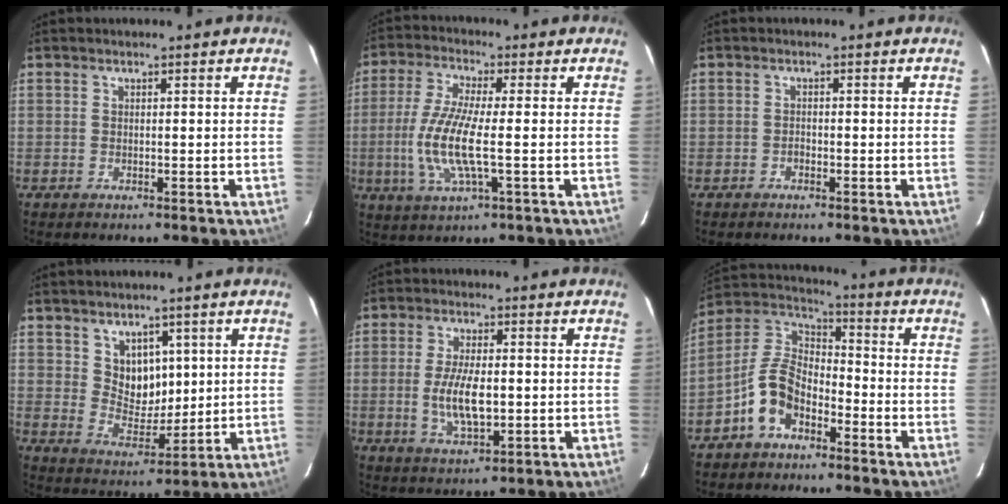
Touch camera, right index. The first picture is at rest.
{"total": 10.9, "force": [-1.7, 2.0, 10.6], "torque": [-0.224, -0.008, -0.036]}
{"total": 0.8, "force": [-0.6, 0.5, 0.2], "torque": [-0.003, 0.002, -0.010]}
{"total": 7.1, "force": [2.9, 5.6, 3.2], "torque": [-0.051, 0.000, 0.063]}
{"total": 8.3, "force": [-0.9, 3.3, 7.6], "torque": [-0.149, -0.007, -0.014]}
{"total": 10.1, "force": [-5.6, 5.8, 6.0], "torque": [-0.135, 0.021, -0.112]}